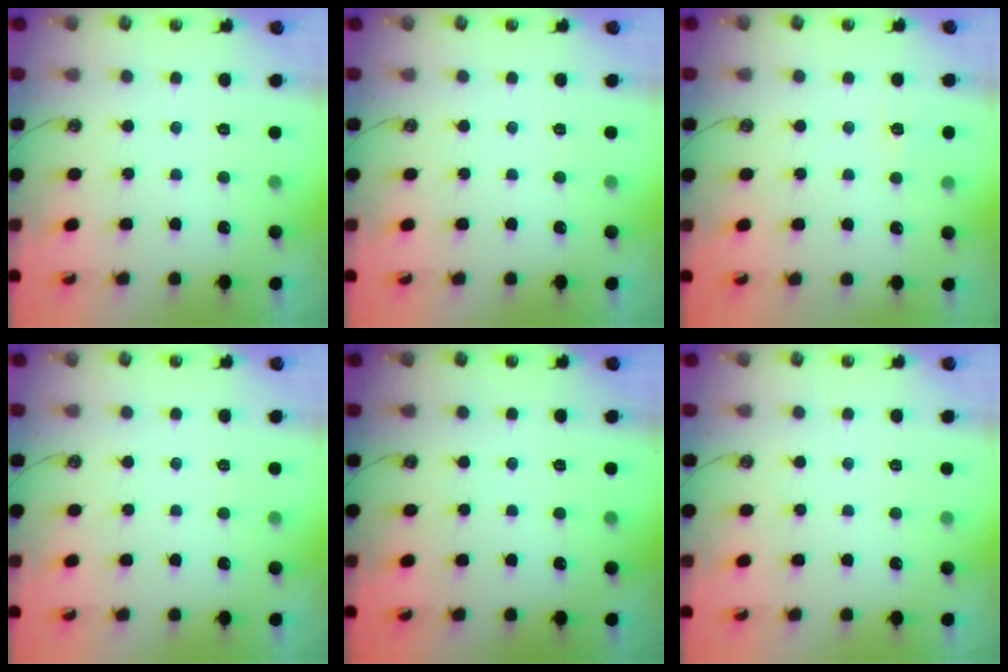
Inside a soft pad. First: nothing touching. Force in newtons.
{"total": 0.0}
{"total": 2.8, "press": 2.8, "slide": 0.3}
{"total": 0.0}
{"total": 0.0}
{"total": 0.0}